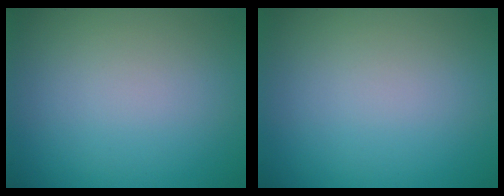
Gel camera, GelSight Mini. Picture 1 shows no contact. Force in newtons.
{"total": 0.0}